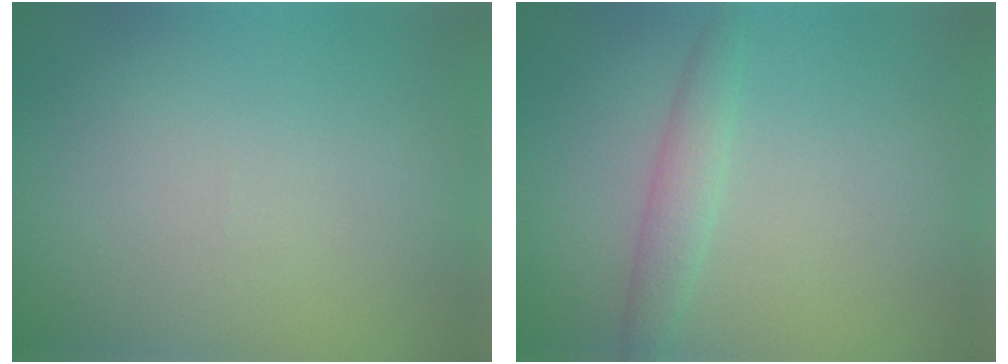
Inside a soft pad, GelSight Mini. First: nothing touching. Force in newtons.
{"total": 2.0, "press": 2.0, "slide": 0.0}